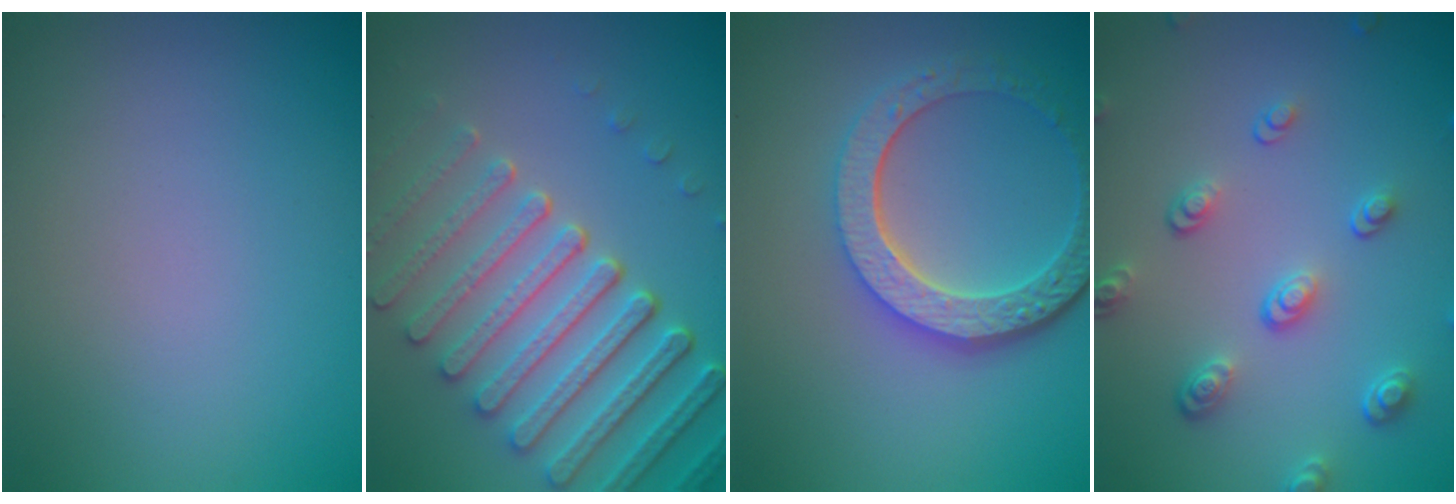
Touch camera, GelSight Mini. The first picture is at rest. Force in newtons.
{"total": 7.0, "press": 5.5, "slide": 4.4}
{"total": 6.0, "press": 4.5, "slide": 4.0}
{"total": 3.8, "press": 2.9, "slide": 2.5}